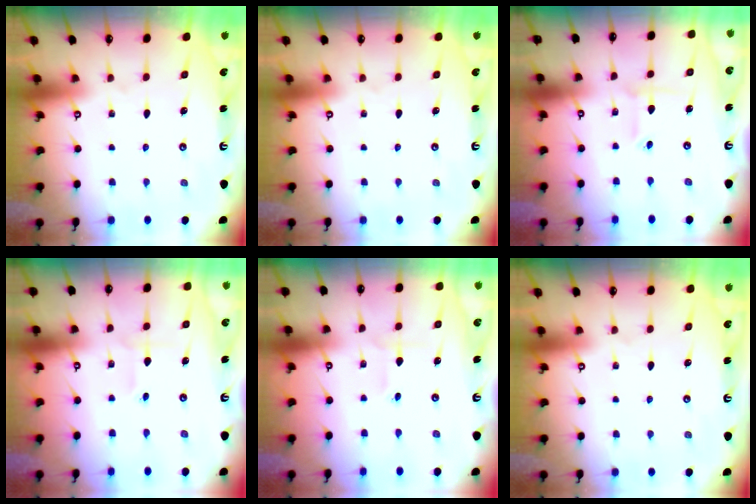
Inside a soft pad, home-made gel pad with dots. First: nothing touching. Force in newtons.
{"total": 0.0}
{"total": 2.7, "press": 2.5, "slide": 1.0}
{"total": 1.6, "press": 1.6, "slide": 0.3}
{"total": 1.6, "press": 1.6, "slide": 0.3}
{"total": 0.0}